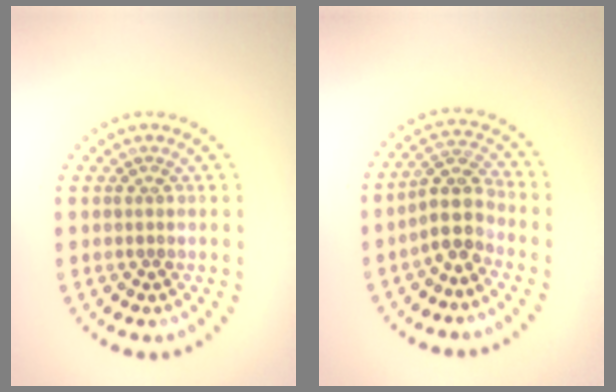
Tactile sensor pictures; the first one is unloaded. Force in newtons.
{"total": 3.6, "press": 2.9, "slide": 2.2}